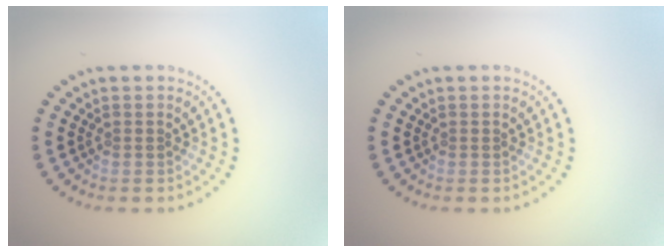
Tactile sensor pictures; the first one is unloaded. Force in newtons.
{"total": 0.0}